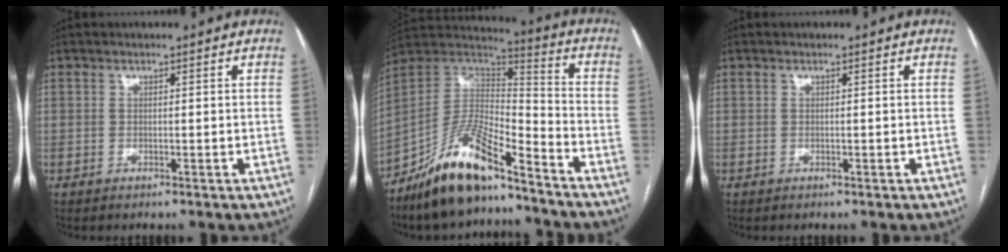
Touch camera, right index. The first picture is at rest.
{"total": 14.6, "force": [-11.3, 3.1, 8.8], "torque": [-0.163, 0.015, -0.205]}
{"total": 0.0}